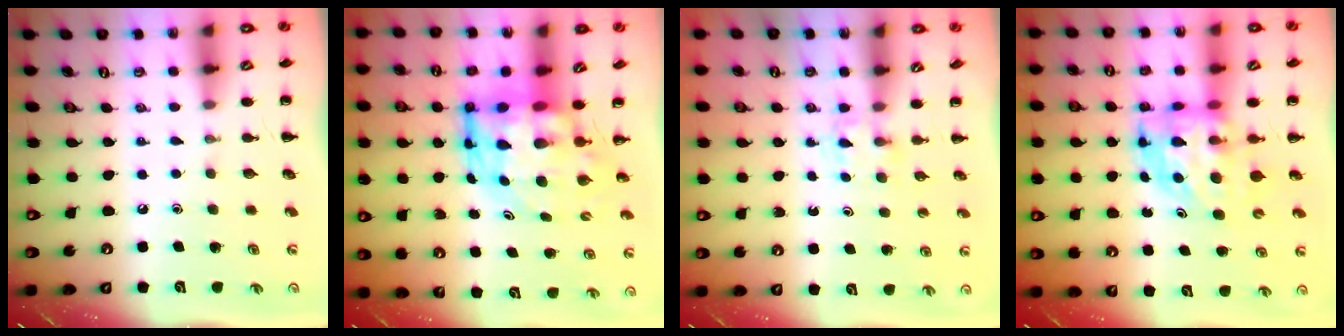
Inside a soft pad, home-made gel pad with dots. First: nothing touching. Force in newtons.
{"total": 9.5, "press": 9.0, "slide": 2.9}
{"total": 2.4, "press": 2.3, "slide": 0.9}
{"total": 6.4, "press": 6.1, "slide": 1.8}